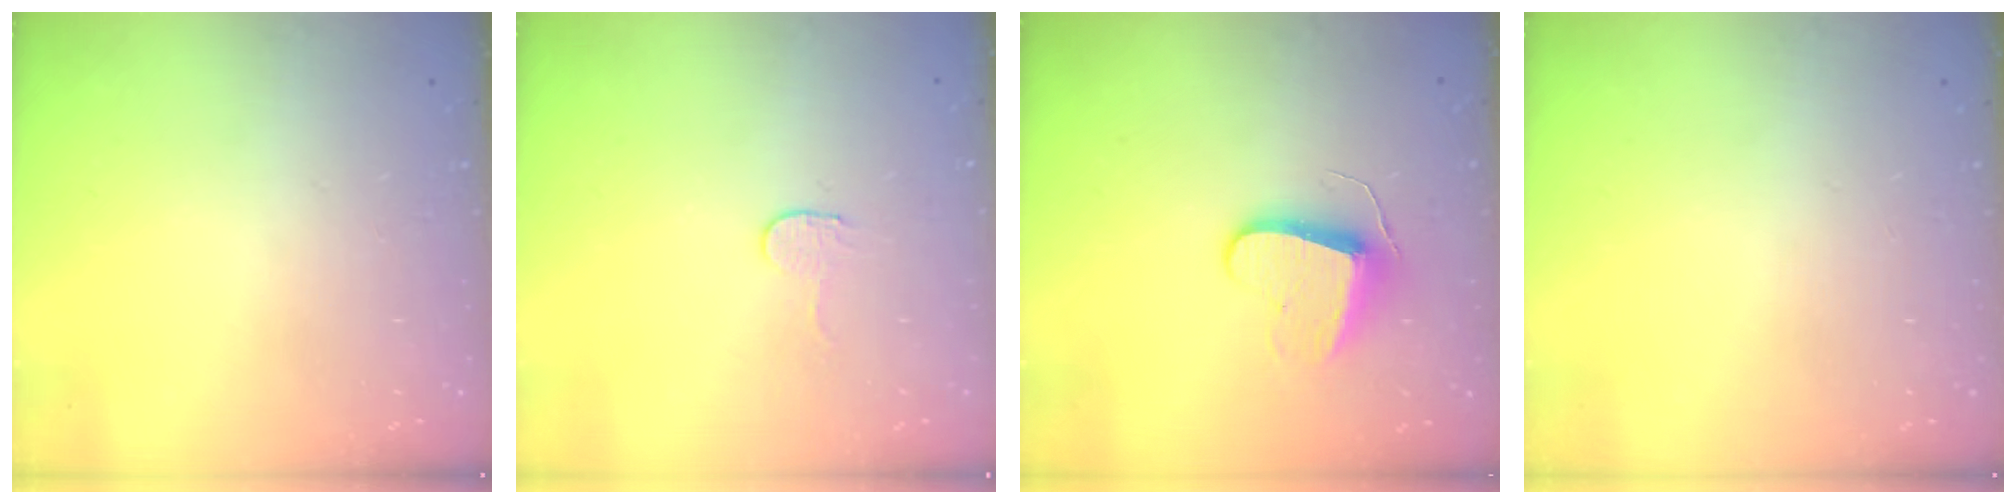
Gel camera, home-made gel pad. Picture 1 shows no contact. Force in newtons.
{"total": 2.7, "press": 2.7, "slide": 0.2}
{"total": 9.4, "press": 9.3, "slide": 0.9}
{"total": 0.0}